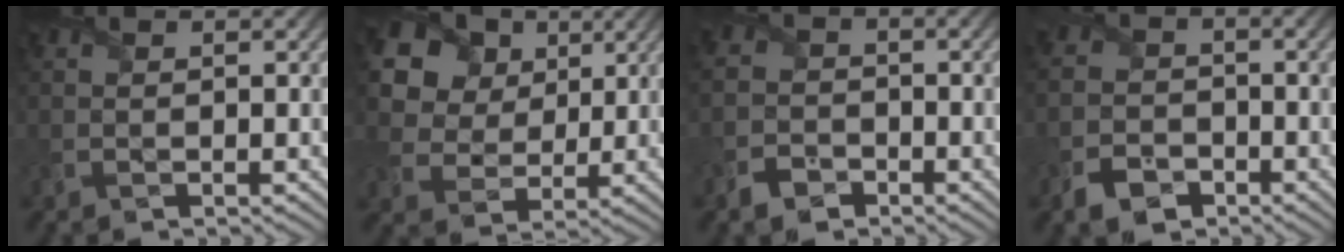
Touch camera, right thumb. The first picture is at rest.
{"total": 15.7, "force": [8.1, 11.4, 7.1], "torque": [-0.222, 0.044, 0.177]}
{"total": 3.2, "force": [-2.2, 2.3, 0.8], "torque": [-0.024, -0.001, -0.055]}
{"total": 4.1, "force": [-2.6, 2.9, 1.4], "torque": [-0.035, -0.005, -0.062]}